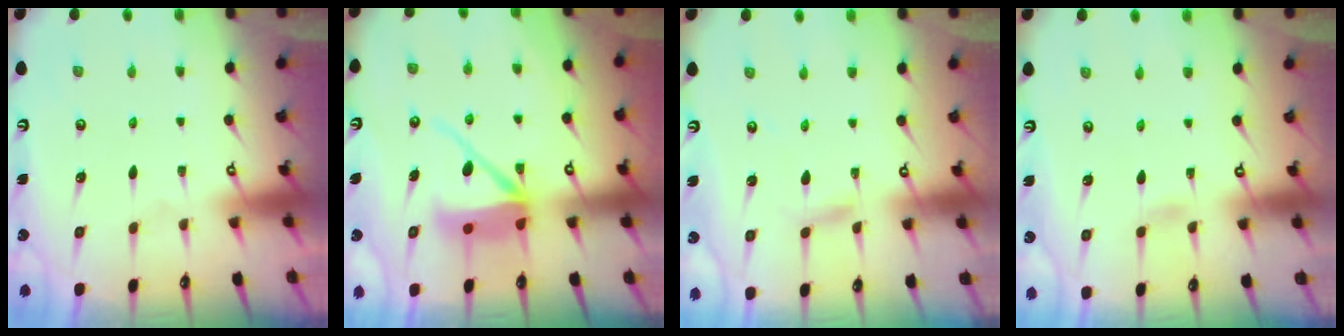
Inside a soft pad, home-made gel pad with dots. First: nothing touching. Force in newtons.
{"total": 9.3, "press": 9.2, "slide": 1.4}
{"total": 3.3, "press": 3.2, "slide": 0.3}
{"total": 1.6, "press": 1.6, "slide": 0.2}